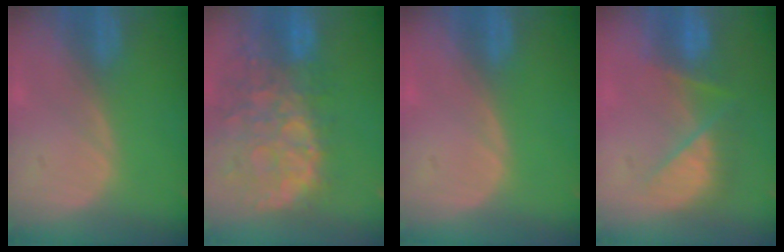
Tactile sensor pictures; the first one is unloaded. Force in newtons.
{"total": 13.7, "press": 11.0, "slide": 8.1}
{"total": 0.0}
{"total": 7.3, "press": 7.1, "slide": 1.7}